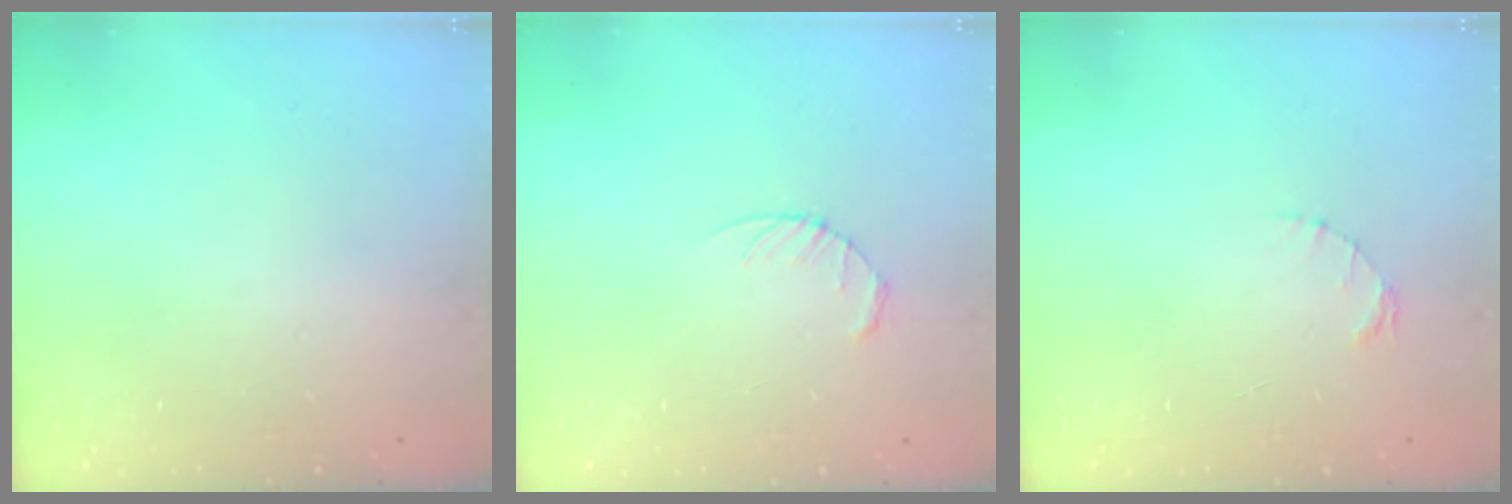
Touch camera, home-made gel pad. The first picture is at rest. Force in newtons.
{"total": 3.2, "press": 3.2, "slide": 0.5}
{"total": 1.6, "press": 1.5, "slide": 0.3}